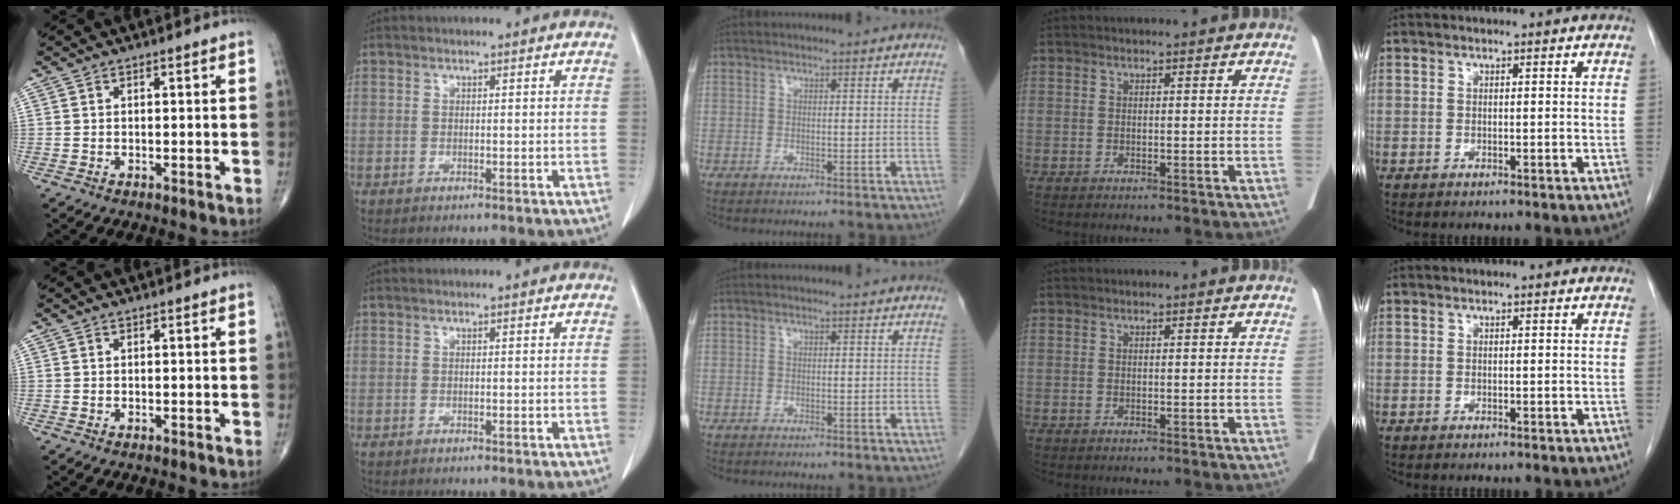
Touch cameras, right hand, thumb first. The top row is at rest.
{}